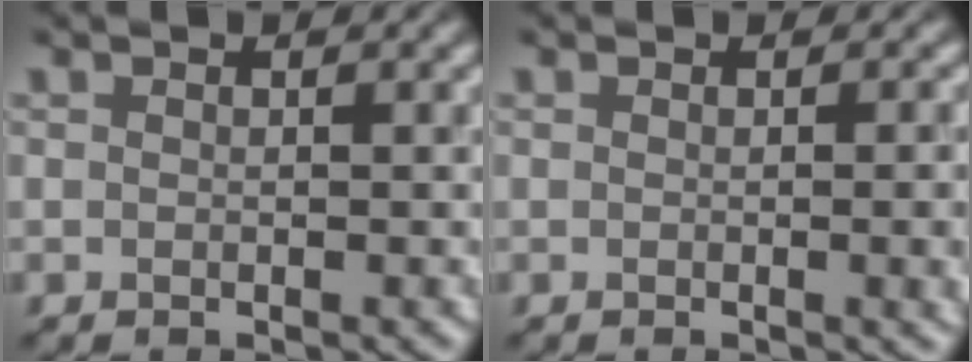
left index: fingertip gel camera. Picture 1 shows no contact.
{"total": 3.2, "force": [-0.2, 1.3, 3.0], "torque": [-0.021, -0.003, -0.001]}